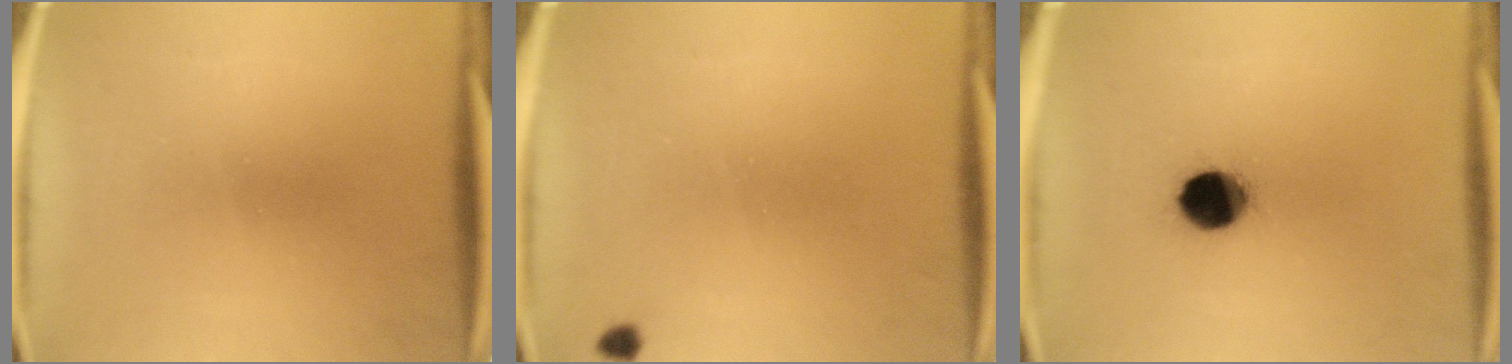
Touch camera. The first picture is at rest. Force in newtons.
{"total": 1.0}
{"total": 10.1}